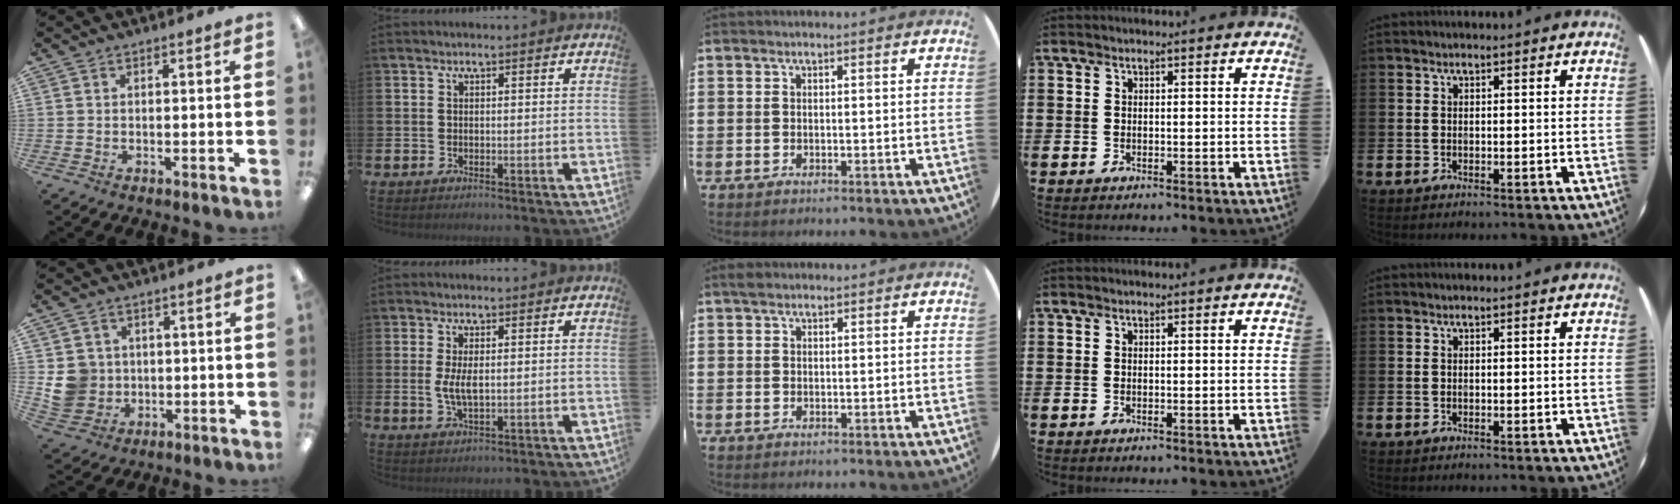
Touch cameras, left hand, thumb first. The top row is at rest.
{"thumb": {"total": 7.7, "force": [1.2, 7.4, 1.7], "torque": [-0.042, 0.005, 0.031]}, "index": {"total": 3.4, "force": [0.4, 1.3, 3.1], "torque": [-0.056, 0.003, 0.004]}, "middle": {"total": 1.2, "force": [1.0, 0.6, 0.4], "torque": [-0.001, 0.001, 0.017]}}